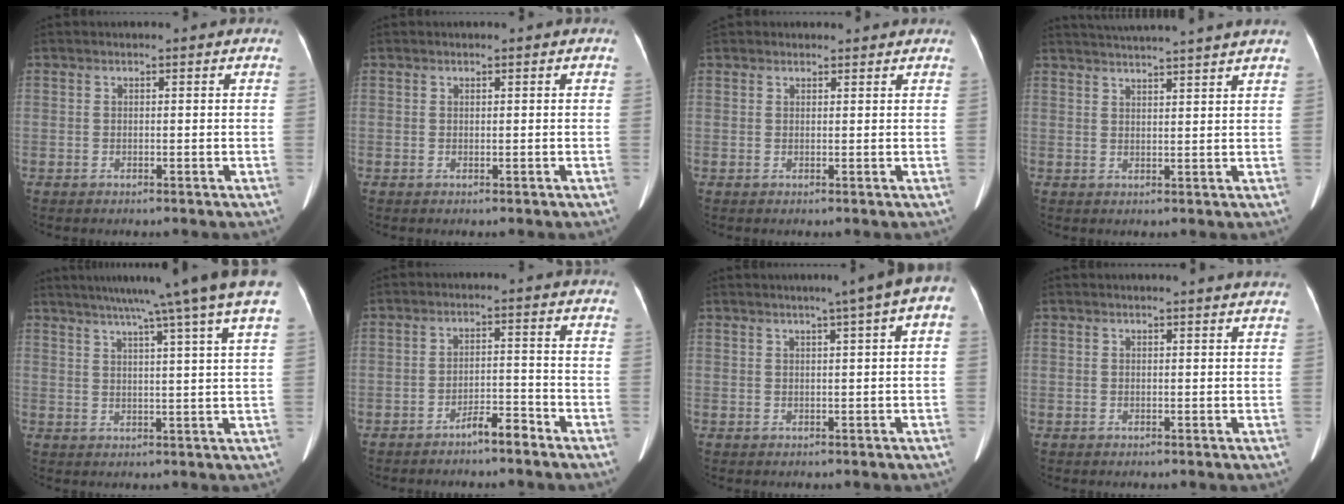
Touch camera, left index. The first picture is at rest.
{"total": 0.0}
{"total": 2.0, "force": [1.9, 0.7, 0.0], "torque": [-0.001, 0.013, 0.026]}
{"total": 12.8, "force": [11.9, -1.2, 4.8], "torque": [-0.086, 0.004, 0.155]}
{"total": 14.6, "force": [11.2, -2.5, 9.0], "torque": [-0.137, -0.006, 0.137]}
{"total": 3.5, "force": [-3.0, 0.3, 1.7], "torque": [-0.029, 0.000, -0.054]}
{"total": 7.3, "force": [3.4, 0.3, 6.5], "torque": [-0.077, 0.025, 0.031]}
{"total": 5.4, "force": [5.1, -0.2, 1.6], "torque": [-0.017, 0.008, 0.041]}